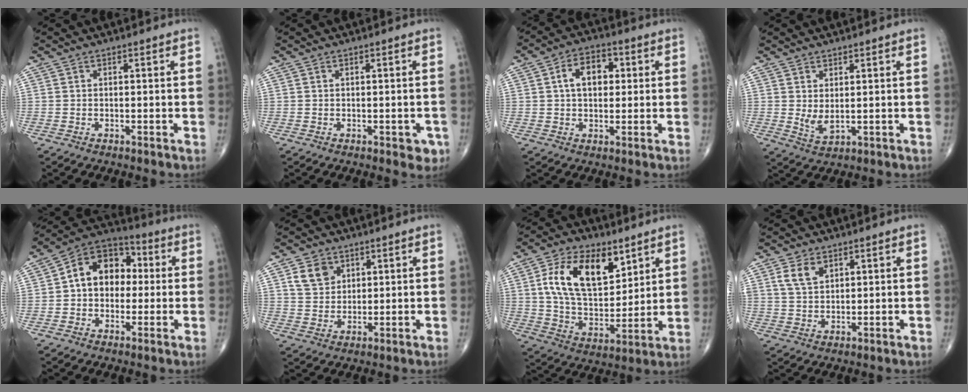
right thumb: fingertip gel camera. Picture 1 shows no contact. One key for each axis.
{"total": 2.7, "fx": -0.9, "fy": 1.5, "fz": 2.1, "tx": -0.007, "ty": 0.002, "tz": -0.007}
{"total": 8.0, "fx": 1.5, "fy": 5.2, "fz": 5.9, "tx": -0.078, "ty": 0.014, "tz": 0.018}
{"total": 3.5, "fx": 0.7, "fy": 1.7, "fz": 3.1, "tx": -0.056, "ty": -0.013, "tz": 0.022}
{"total": 12.8, "fx": 1.0, "fy": 9.5, "fz": 8.6, "tx": -0.100, "ty": 0.033, "tz": 0.002}
{"total": 6.0, "fx": 2.8, "fy": 4.6, "fz": 2.5, "tx": -0.026, "ty": -0.013, "tz": 0.055}
{"total": 17.6, "fx": 7.2, "fy": 9.7, "fz": 12.8, "tx": -0.194, "ty": -0.031, "tz": 0.136}
{"total": 4.8, "fx": 2.4, "fy": 2.9, "fz": 2.9, "tx": -0.044, "ty": -0.009, "tz": 0.050}